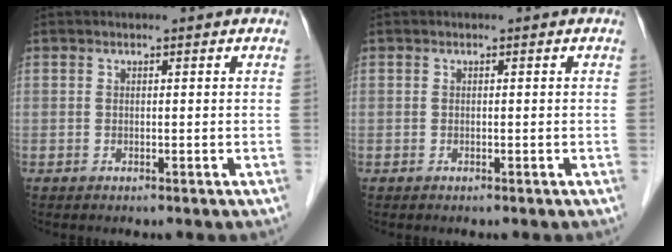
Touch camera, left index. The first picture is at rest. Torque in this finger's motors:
{"motor_torque": [0.00, 0.00, 0.00, 0.00]}